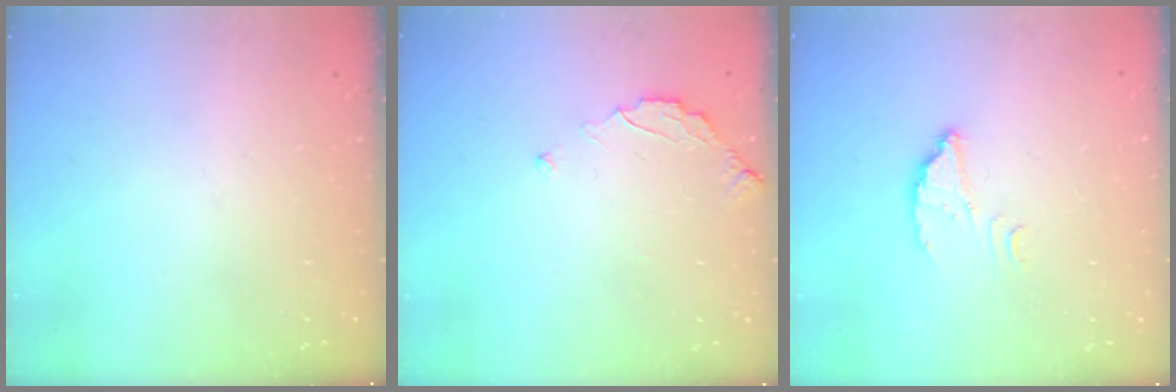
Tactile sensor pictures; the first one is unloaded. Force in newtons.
{"total": 2.9, "press": 2.9, "slide": 0.3}
{"total": 2.6, "press": 2.6, "slide": 0.2}